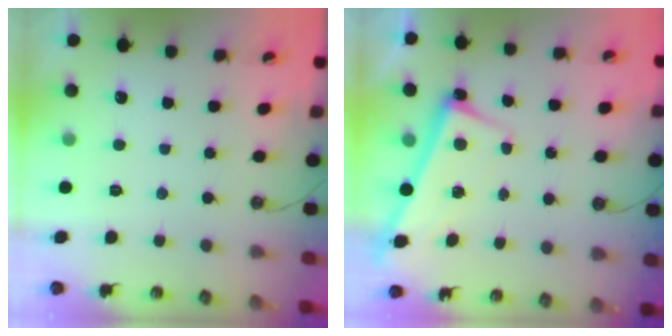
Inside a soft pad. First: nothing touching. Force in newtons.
{"total": 2.7, "press": 2.5, "slide": 1.0}